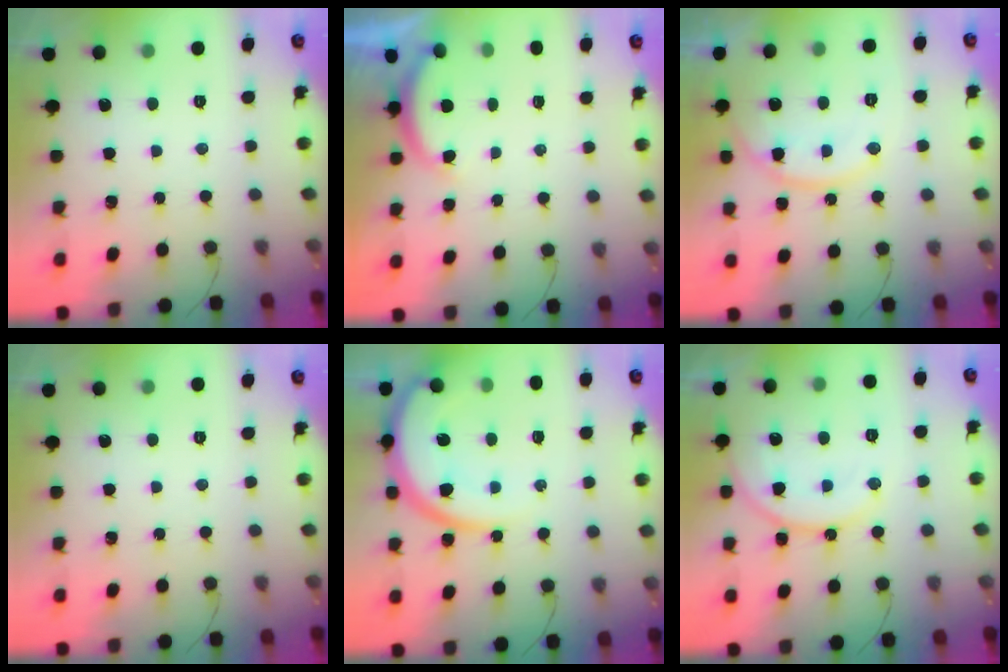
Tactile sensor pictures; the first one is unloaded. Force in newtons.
{"total": 2.5, "press": 2.4, "slide": 0.6}
{"total": 13.1, "press": 13.1, "slide": 0.4}
{"total": 0.0}
{"total": 13.3, "press": 13.2, "slide": 1.4}
{"total": 13.8, "press": 13.7, "slide": 1.9}